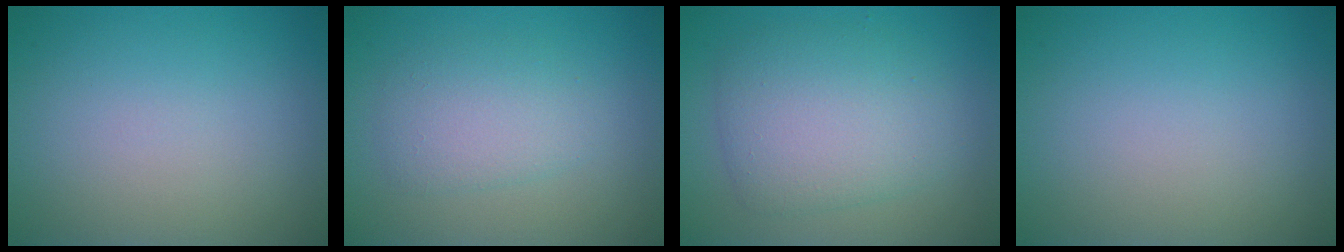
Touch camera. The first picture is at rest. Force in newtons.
{"total": 3.0, "press": 3.0, "slide": 0.1}
{"total": 5.4, "press": 5.4, "slide": 0.0}
{"total": 0.0}